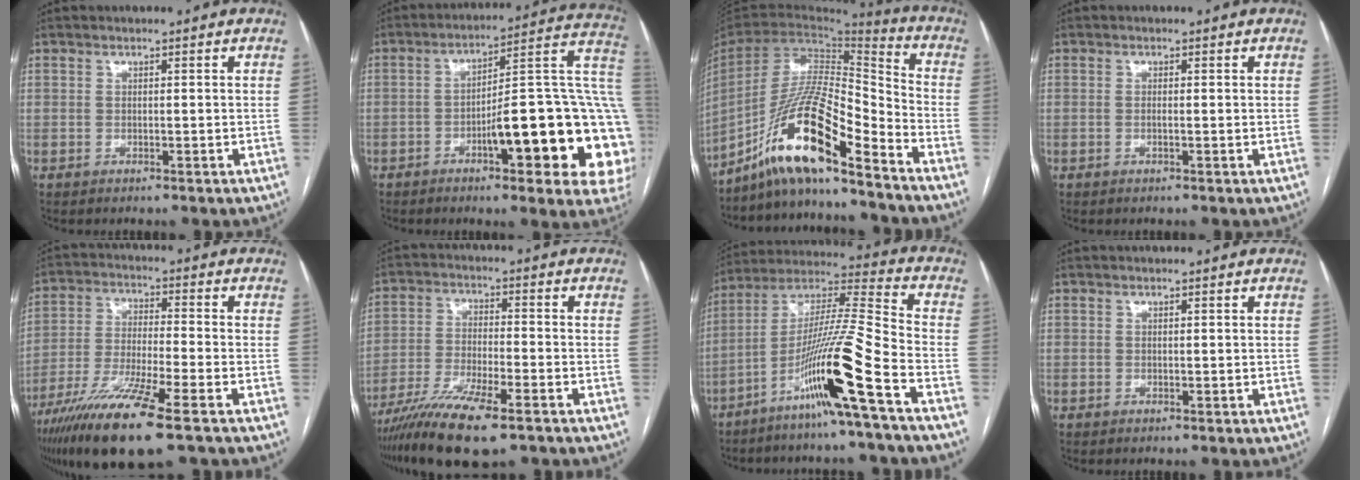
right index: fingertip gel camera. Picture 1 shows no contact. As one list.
[{"total": 24.0, "force": [-5.1, 4.6, 23.0], "torque": [-0.210, 0.026, -0.061]}, {"total": 16.9, "force": [-12.3, 1.2, 11.6], "torque": [-0.225, 0.005, -0.228]}, {"total": 0.6, "force": [-0.1, 0.0, 0.6], "torque": [-0.013, 0.000, -0.001]}, {"total": 14.5, "force": [-9.1, 0.6, 11.3], "torque": [-0.233, -0.039, -0.168]}, {"total": 13.4, "force": [-9.2, 1.9, 9.5], "torque": [-0.184, -0.033, -0.162]}, {"total": 16.2, "force": [-8.2, -1.7, 13.8], "torque": [-0.268, -0.015, -0.157]}, {"total": 0.0}]